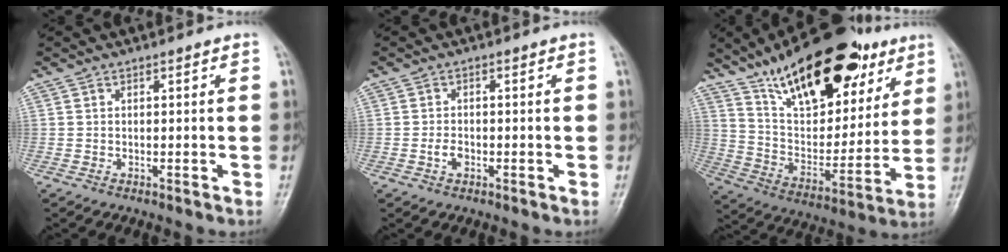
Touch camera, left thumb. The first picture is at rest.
{"total": 2.2, "force": [-0.7, 1.5, 1.4], "torque": [-0.024, 0.006, -0.015]}
{"total": 28.1, "force": [16.8, 12.8, 18.5], "torque": [-0.248, -0.042, 0.274]}